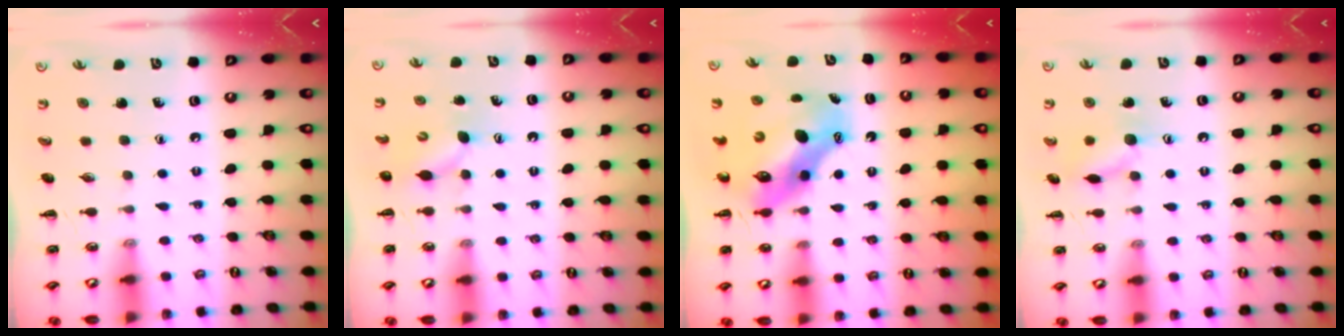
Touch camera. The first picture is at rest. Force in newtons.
{"total": 4.6, "press": 4.5, "slide": 0.4}
{"total": 8.9, "press": 8.6, "slide": 2.3}
{"total": 9.1, "press": 9.1, "slide": 0.4}